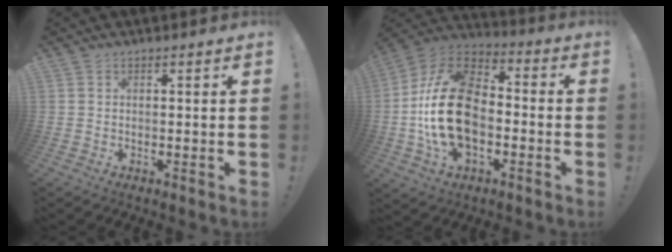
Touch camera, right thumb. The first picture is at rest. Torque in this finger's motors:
{"motor_torque": [2.38, 2.62, 2.33, -0.44, 0.82]}